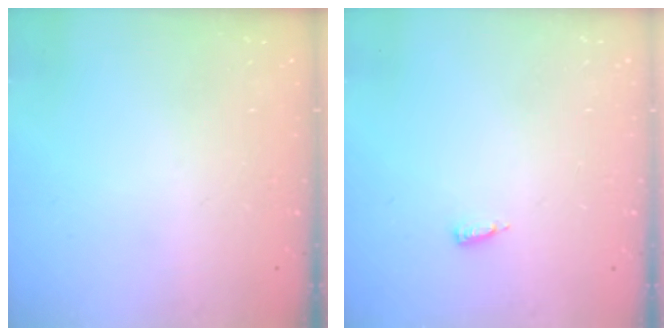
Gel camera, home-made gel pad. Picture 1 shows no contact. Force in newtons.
{"total": 4.3, "press": 4.2, "slide": 1.0}